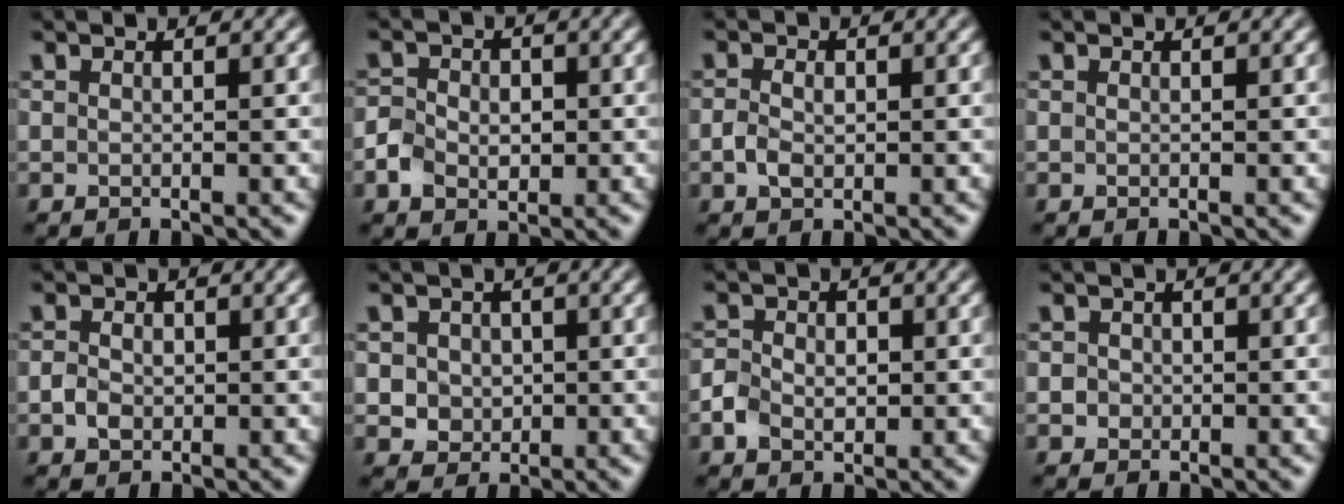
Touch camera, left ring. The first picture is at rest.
{"total": 3.5, "force": [-0.9, 2.8, 1.9], "torque": [-0.030, -0.002, -0.019]}
{"total": 1.9, "force": [-0.4, 1.3, 1.3], "torque": [-0.027, 0.001, -0.008]}
{"total": 0.0}
{"total": 1.7, "force": [-0.4, 1.4, 0.9], "torque": [-0.019, 0.000, -0.011]}
{"total": 2.9, "force": [0.3, 2.6, 1.2], "torque": [-0.015, 0.002, 0.004]}
{"total": 3.2, "force": [-0.8, 2.5, 1.8], "torque": [-0.031, -0.002, -0.016]}
{"total": 1.3, "force": [0.1, 1.2, 0.4], "torque": [0.004, -0.001, -0.002]}